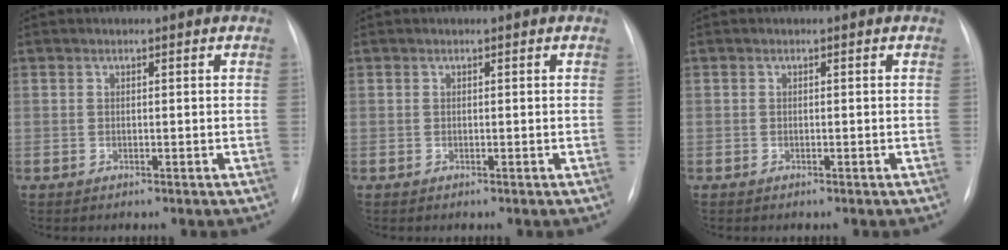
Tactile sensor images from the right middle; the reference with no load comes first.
{"total": 0.0}
{"total": 0.0}